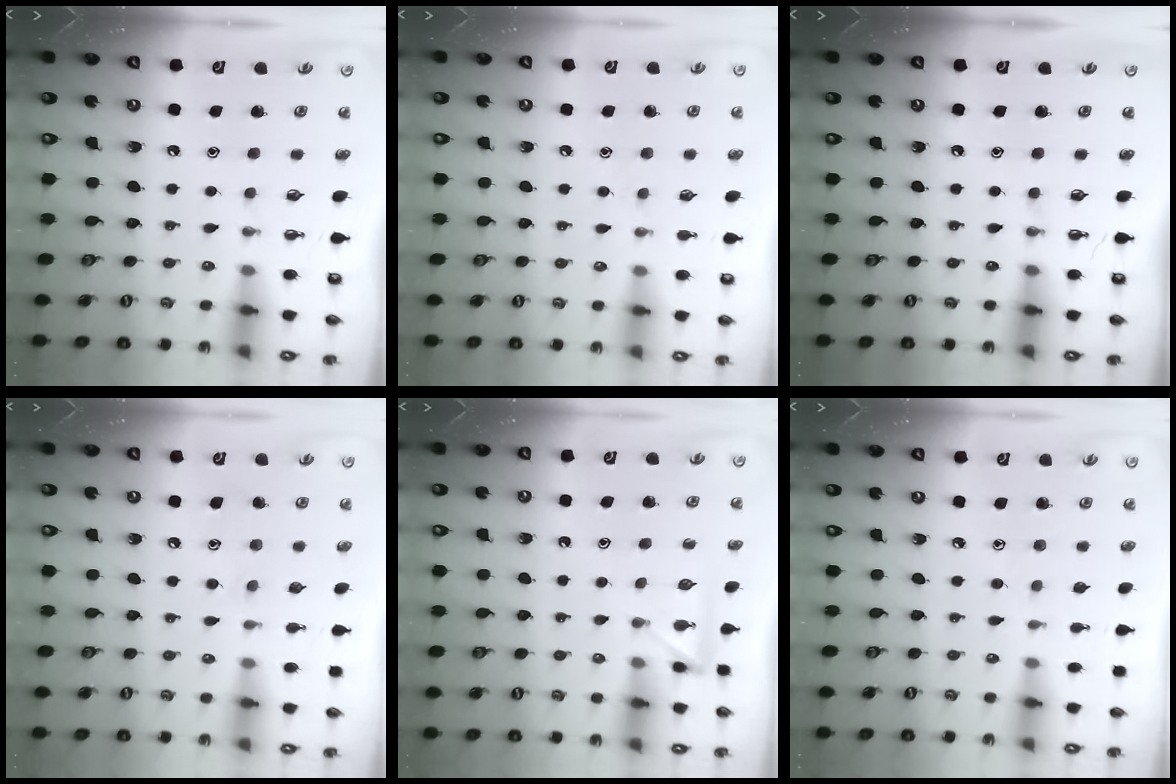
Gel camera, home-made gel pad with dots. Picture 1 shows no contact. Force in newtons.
{"total": 5.4, "press": 5.3, "slide": 0.8}
{"total": 0.0}
{"total": 7.9, "press": 7.9, "slide": 0.4}
{"total": 4.4, "press": 4.4, "slide": 0.3}
{"total": 4.6, "press": 4.5, "slide": 0.5}